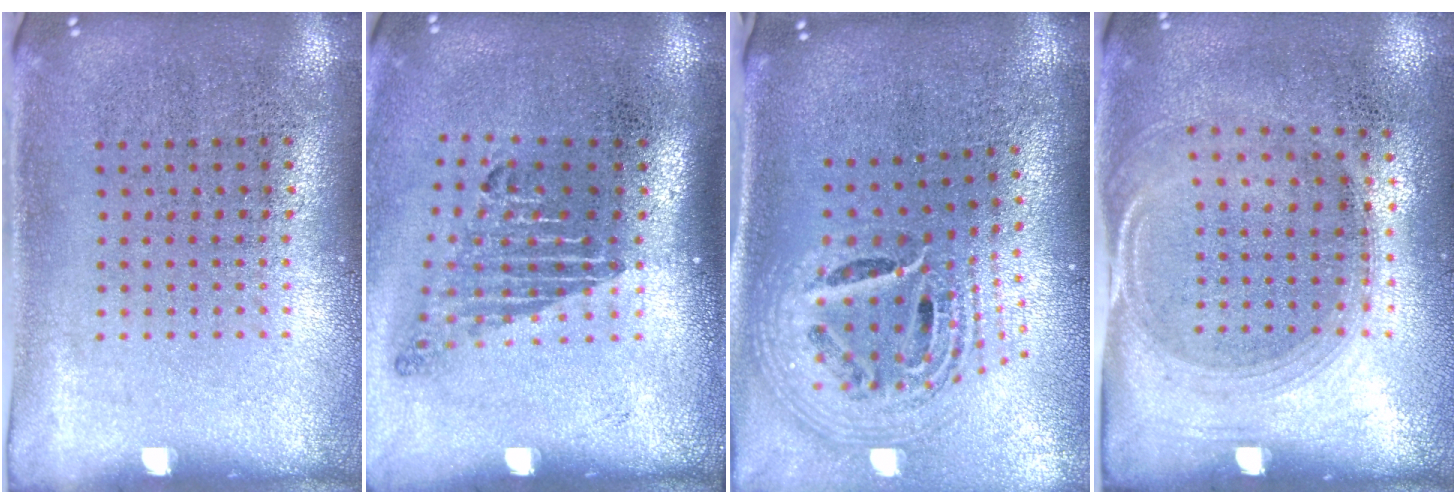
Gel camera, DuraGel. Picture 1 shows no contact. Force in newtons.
{"total": 1.8, "press": 1.2, "slide": 1.3}
{"total": 2.5, "press": 1.7, "slide": 1.8}
{"total": 1.5, "press": 1.3, "slide": 0.7}